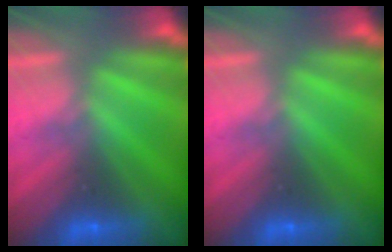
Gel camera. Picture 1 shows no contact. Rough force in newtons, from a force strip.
{"total": 0.0}